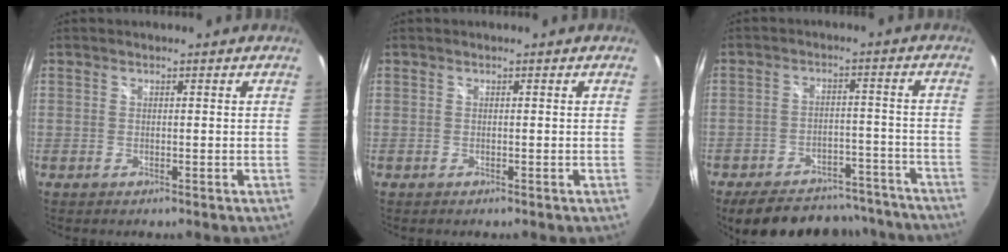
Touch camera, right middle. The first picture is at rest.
{"total": 0.0}
{"total": 20.8, "force": [-17.8, 8.0, 7.3], "torque": [-0.148, 0.026, -0.217]}